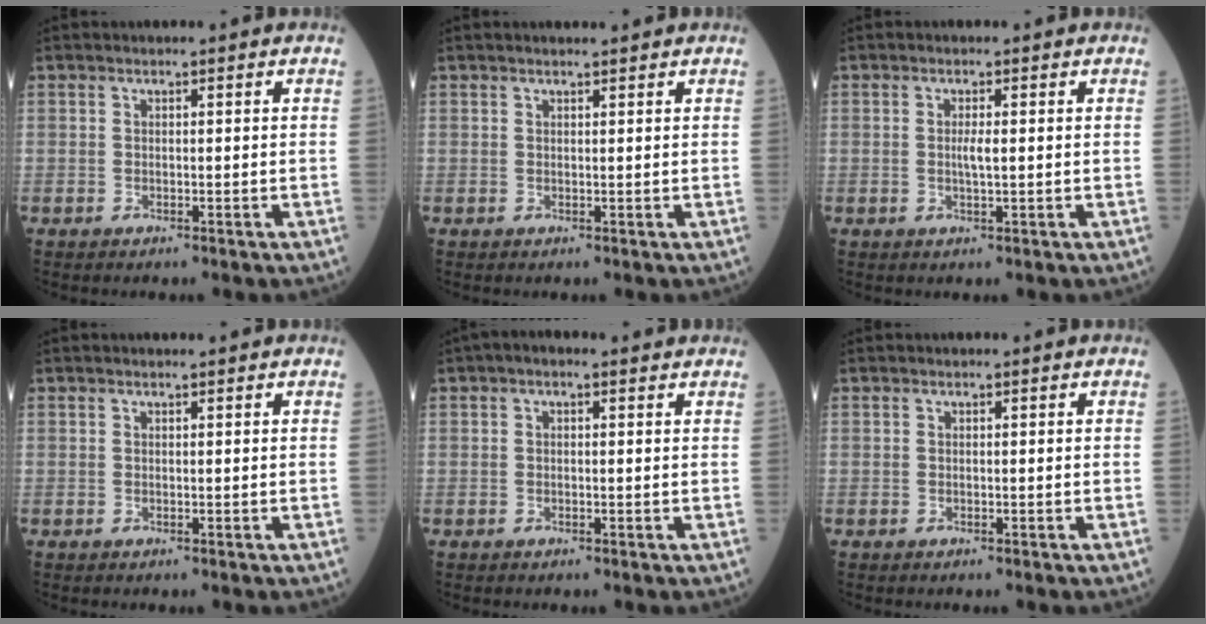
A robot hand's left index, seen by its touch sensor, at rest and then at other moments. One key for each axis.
{"total": 1.9, "fx": 1.7, "fy": 0.0, "fz": 0.7, "tx": -0.006, "ty": 0.010, "tz": 0.027}
{"total": 1.7, "fx": 0.0, "fy": 0.1, "fz": 1.7, "tx": -0.035, "ty": -0.001, "tz": 0.002}
{"total": 0.6, "fx": 0.6, "fy": 0.0, "fz": 0.2, "tx": -0.005, "ty": 0.002, "tz": 0.010}
{"total": 2.0, "fx": 1.1, "fy": 0.8, "fz": 1.4, "tx": -0.024, "ty": 0.018, "tz": 0.012}
{"total": 0.0}